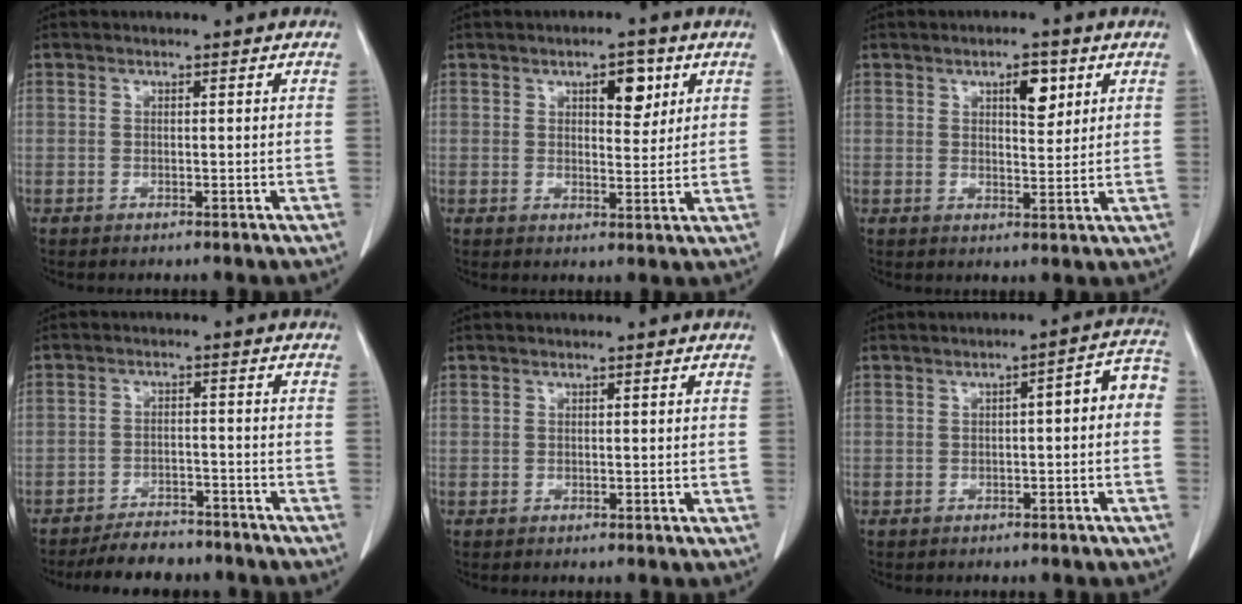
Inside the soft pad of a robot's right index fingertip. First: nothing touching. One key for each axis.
{"total": 4.9, "fx": 2.3, "fy": 2.1, "fz": 3.8, "tx": -0.053, "ty": 0.000, "tz": 0.034}
{"total": 4.6, "fx": 2.2, "fy": 1.7, "fz": 3.6, "tx": -0.056, "ty": -0.001, "tz": 0.035}
{"total": 7.0, "fx": -6.4, "fy": 2.5, "fz": 1.7, "tx": -0.023, "ty": -0.004, "tz": -0.096}
{"total": 0.0}
{"total": 5.1, "fx": -0.4, "fy": 1.3, "fz": 4.9, "tx": -0.057, "ty": 0.031, "tz": -0.010}